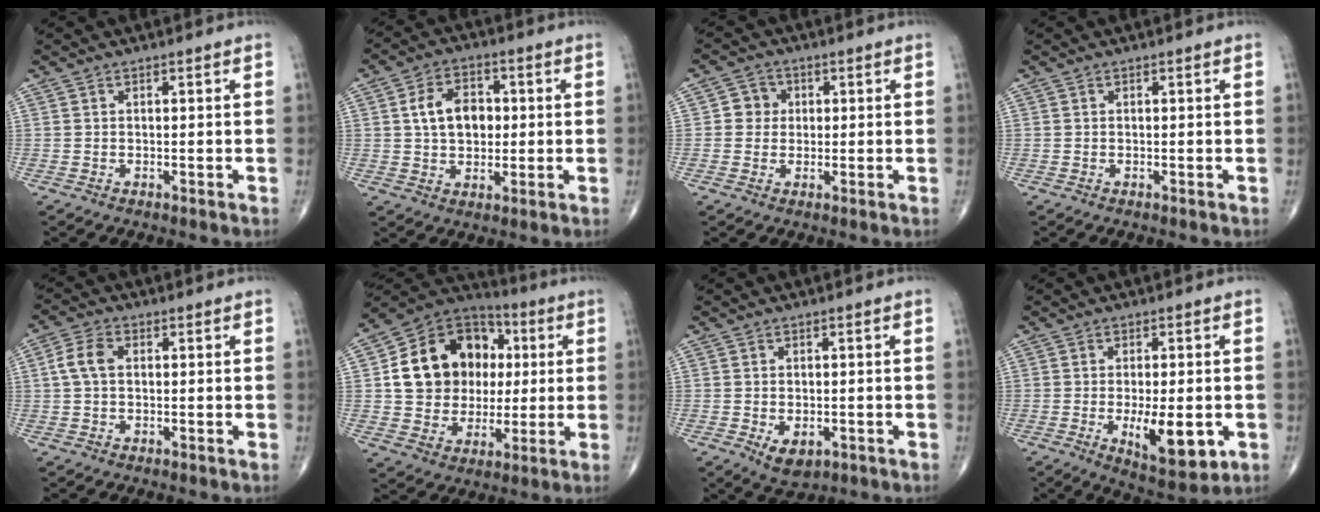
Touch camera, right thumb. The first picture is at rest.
{"total": 9.3, "force": [1.1, 6.5, 6.6], "torque": [-0.086, 0.008, 0.017]}
{"total": 4.0, "force": [0.5, 3.8, 1.1], "torque": [0.010, 0.006, 0.001]}
{"total": 0.0}
{"total": 4.9, "force": [0.6, 3.1, 3.7], "torque": [-0.083, 0.013, 0.007]}
{"total": 19.3, "force": [2.8, 15.7, 10.9], "torque": [-0.144, 0.020, 0.054]}
{"total": 4.9, "force": [-1.6, 3.0, 3.5], "torque": [-0.047, -0.001, -0.013]}
{"total": 11.1, "force": [-2.6, 4.3, 9.9], "torque": [-0.131, -0.017, -0.031]}